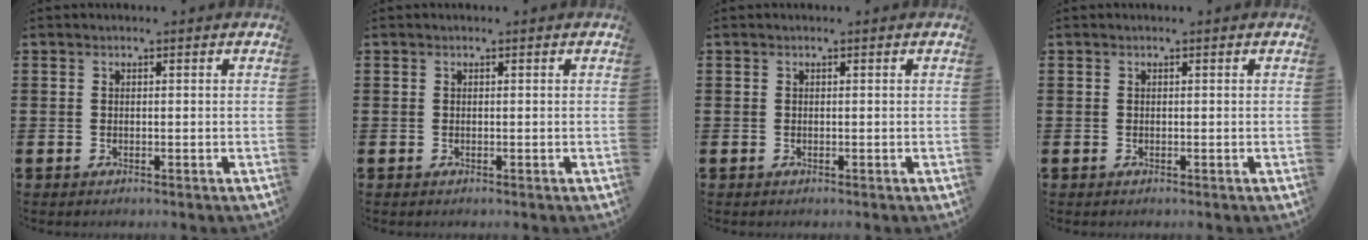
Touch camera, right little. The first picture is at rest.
{"total": 0.0}
{"total": 0.0}
{"total": 0.0}